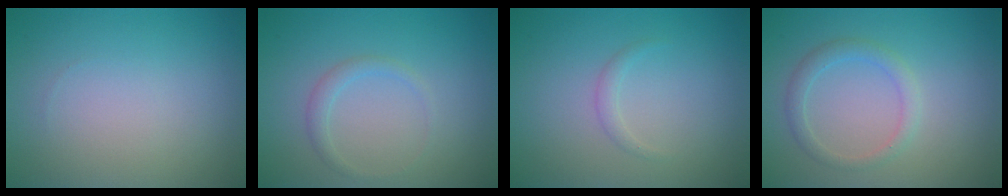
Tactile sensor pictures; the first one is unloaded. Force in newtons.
{"total": 1.2, "press": 1.2, "slide": 0.0}
{"total": 0.8, "press": 0.8, "slide": 0.1}
{"total": 1.9, "press": 1.9, "slide": 0.1}